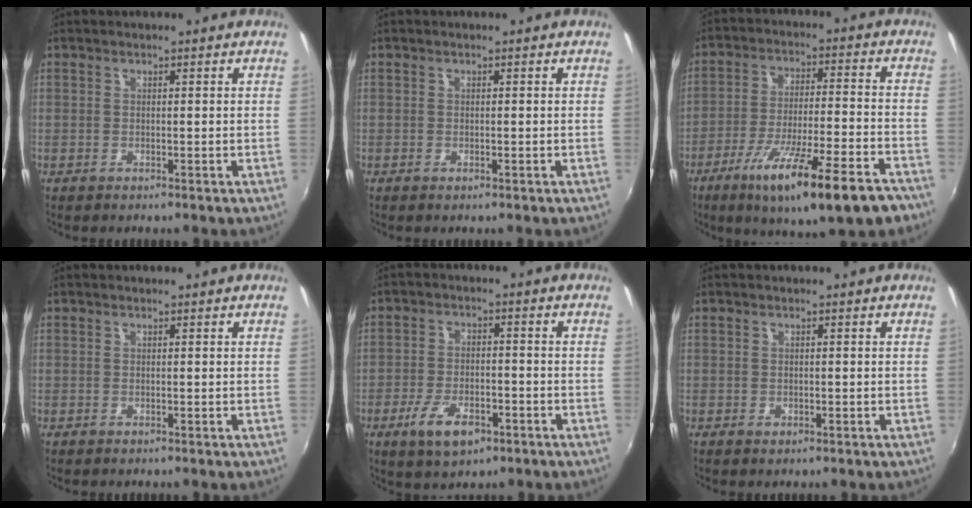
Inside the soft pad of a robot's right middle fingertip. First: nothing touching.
{"total": 0.0}
{"total": 20.2, "force": [-13.3, 3.1, 14.9], "torque": [-0.249, -0.056, -0.202]}
{"total": 0.0}
{"total": 8.5, "force": [-4.6, 3.8, 6.0], "torque": [-0.133, -0.010, -0.075]}
{"total": 0.8, "force": [-0.4, 0.5, 0.4], "torque": [-0.006, -0.002, -0.007]}